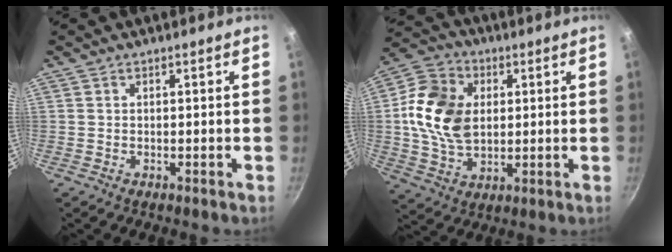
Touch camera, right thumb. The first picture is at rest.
{"total": 14.9, "force": [1.8, 10.6, 10.3], "torque": [-0.173, 0.001, 0.025]}